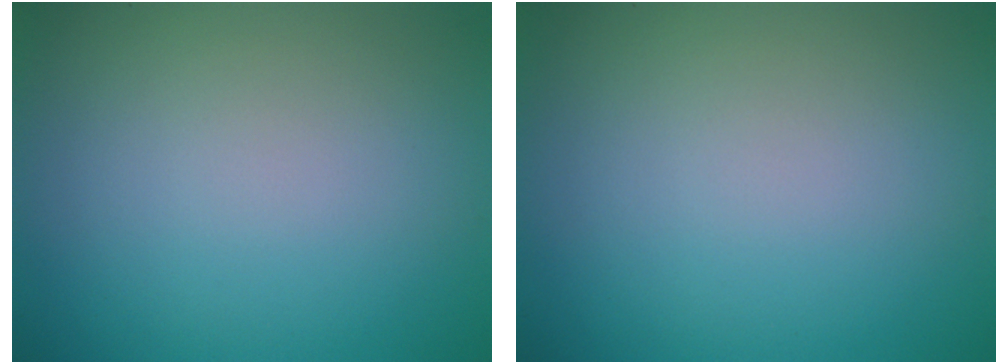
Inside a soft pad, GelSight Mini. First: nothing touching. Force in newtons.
{"total": 0.0}